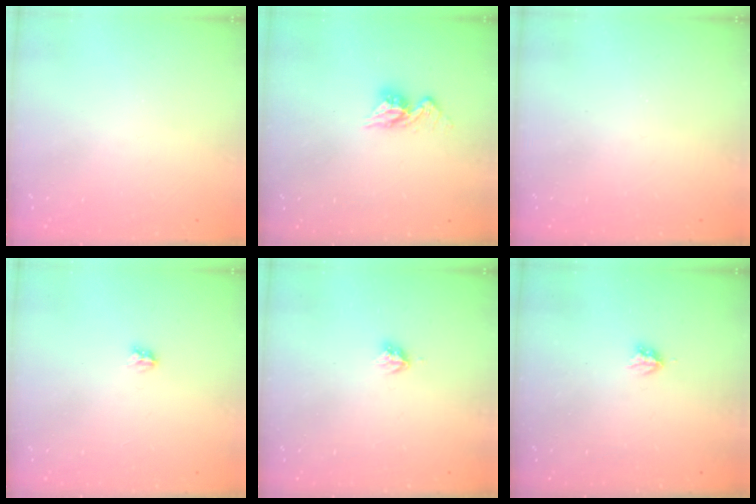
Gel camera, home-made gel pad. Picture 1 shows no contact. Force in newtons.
{"total": 8.9, "press": 8.9, "slide": 0.6}
{"total": 0.0}
{"total": 2.9, "press": 2.9, "slide": 0.3}
{"total": 3.0, "press": 3.0, "slide": 0.3}
{"total": 2.9, "press": 2.9, "slide": 0.5}